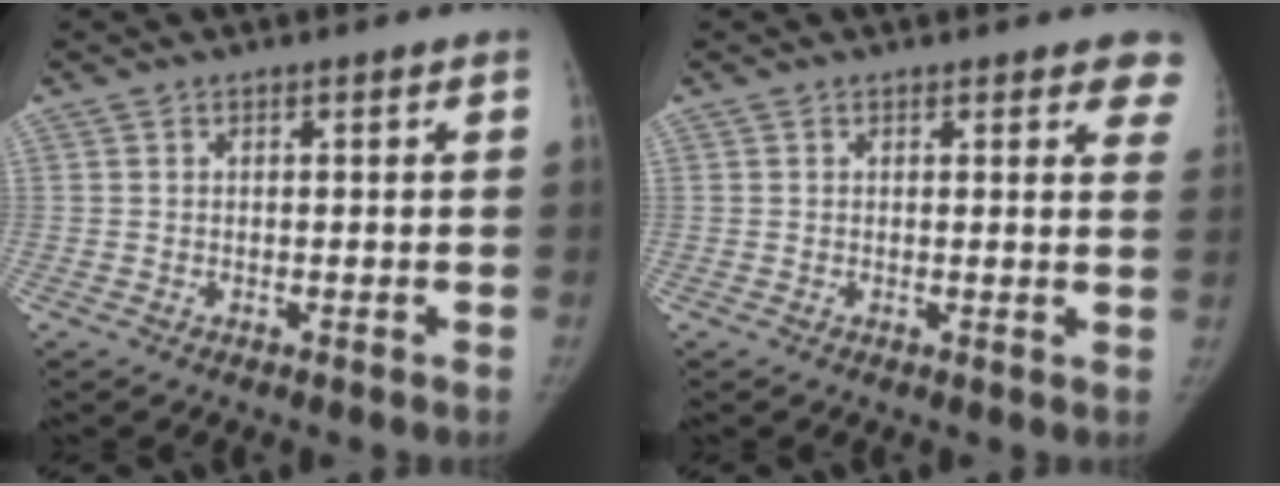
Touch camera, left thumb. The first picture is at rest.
{"total": 5.3, "force": [4.0, 1.8, 2.9], "torque": [-0.003, -0.015, 0.031]}